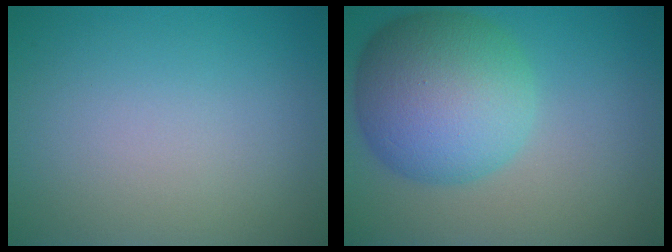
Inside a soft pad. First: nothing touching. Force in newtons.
{"total": 9.9, "press": 9.9, "slide": 0.0}